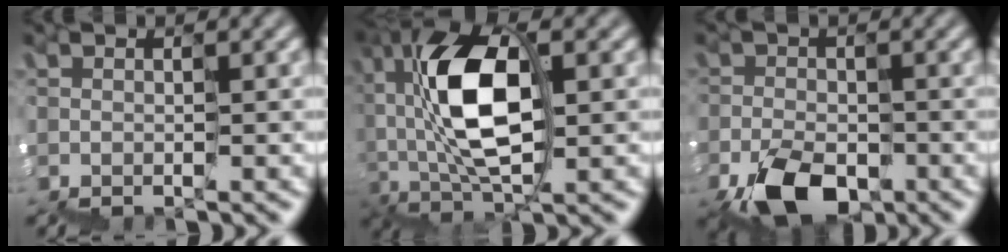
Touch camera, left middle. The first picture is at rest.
{"total": 8.7, "force": [2.2, 2.7, 7.9], "torque": [-0.145, 0.023, 0.040]}
{"total": 5.3, "force": [-2.9, 3.0, 3.3], "torque": [-0.083, -0.015, -0.047]}